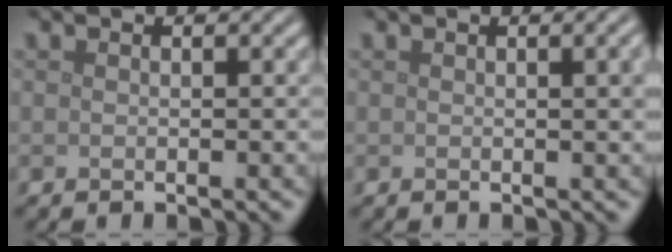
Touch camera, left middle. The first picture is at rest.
{"total": 2.6, "force": [0.5, 0.8, 2.4], "torque": [-0.021, 0.007, 0.004]}